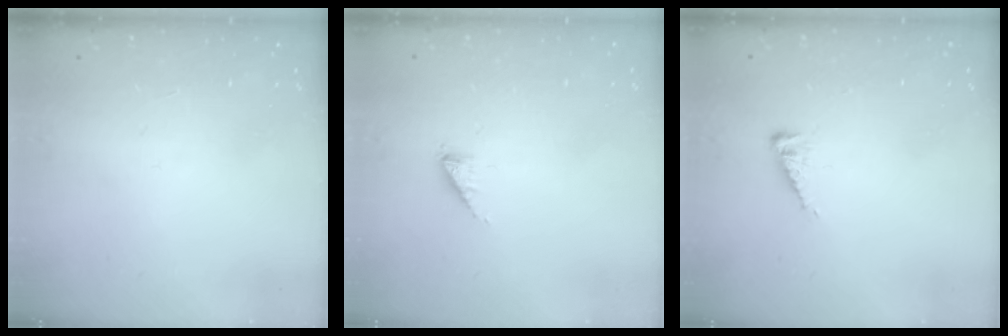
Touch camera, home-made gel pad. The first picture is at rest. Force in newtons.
{"total": 2.1, "press": 2.1, "slide": 0.2}
{"total": 5.3, "press": 5.2, "slide": 0.7}